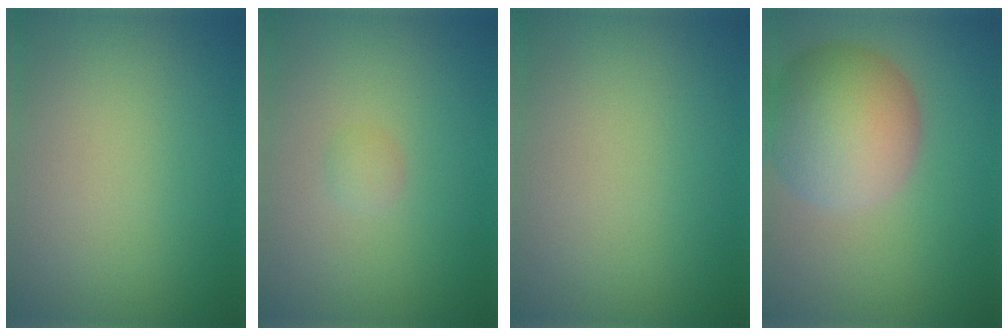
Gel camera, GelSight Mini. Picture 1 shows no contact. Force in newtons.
{"total": 0.7, "press": 0.7, "slide": 0.0}
{"total": 0.0}
{"total": 8.4, "press": 8.4, "slide": 0.4}